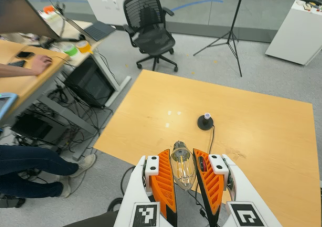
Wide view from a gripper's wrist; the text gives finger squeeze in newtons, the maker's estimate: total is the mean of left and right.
{"total": 10.4, "left": 10.1, "right": 10.8}